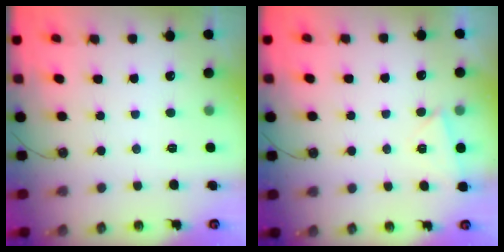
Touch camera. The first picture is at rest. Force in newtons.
{"total": 2.6, "press": 1.5, "slide": 2.1}